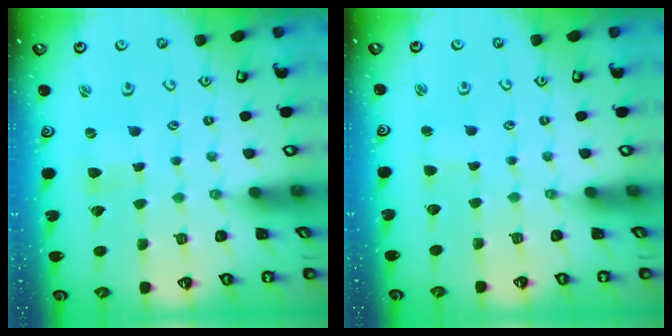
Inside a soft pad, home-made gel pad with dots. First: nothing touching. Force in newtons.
{"total": 1.4, "press": 1.3, "slide": 0.3}